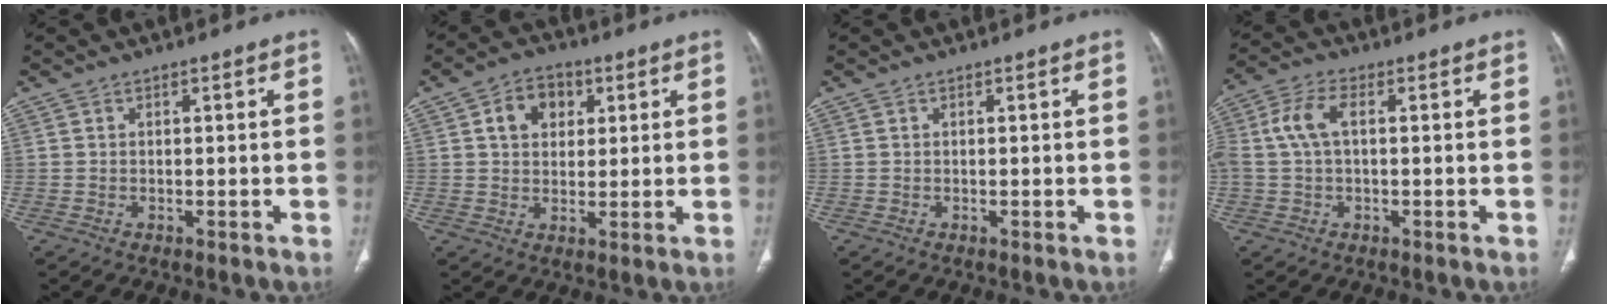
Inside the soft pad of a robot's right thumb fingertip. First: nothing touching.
{"total": 7.5, "force": [2.6, 5.6, 4.3], "torque": [-0.040, 0.000, 0.038]}
{"total": 0.0}
{"total": 6.9, "force": [0.8, 3.8, 5.7], "torque": [-0.136, 0.025, 0.012]}